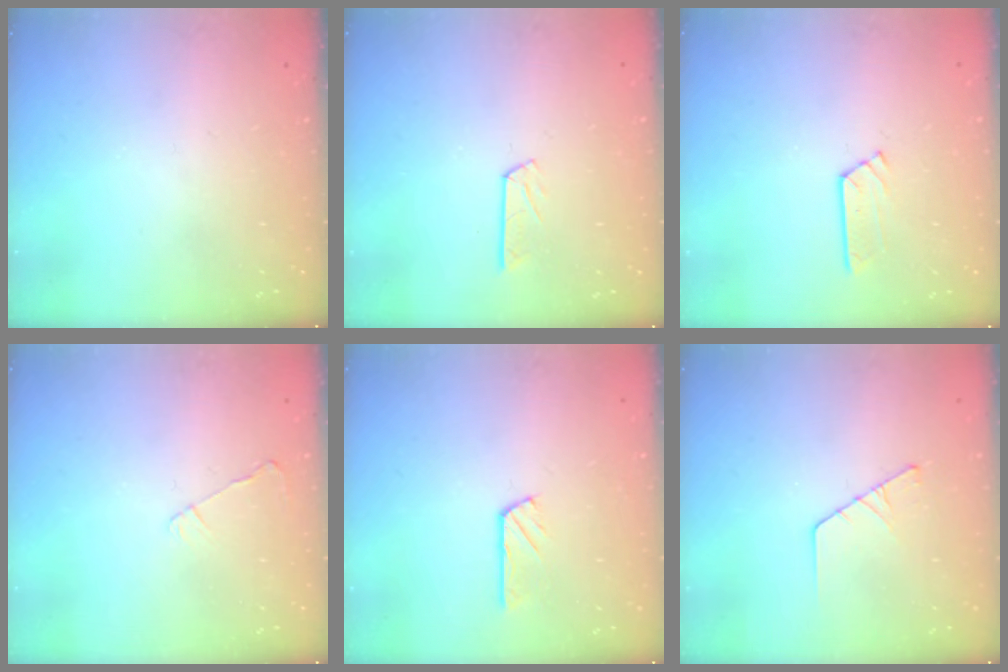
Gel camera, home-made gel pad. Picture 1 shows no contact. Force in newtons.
{"total": 4.7, "press": 4.7, "slide": 0.5}
{"total": 3.3, "press": 3.3, "slide": 0.4}
{"total": 2.6, "press": 2.6, "slide": 0.5}
{"total": 3.3, "press": 3.3, "slide": 0.1}
{"total": 3.3, "press": 3.3, "slide": 0.3}